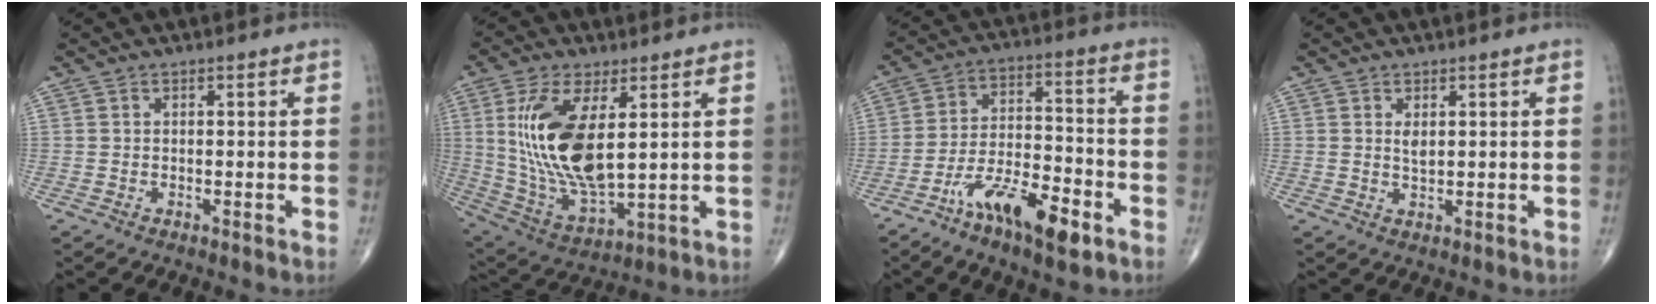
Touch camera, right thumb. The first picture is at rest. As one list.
[{"total": 17.8, "force": [3.7, 7.6, 15.7], "torque": [-0.313, -0.025, 0.084]}, {"total": 13.9, "force": [-7.7, 4.7, 10.5], "torque": [-0.177, 0.046, -0.133]}, {"total": 1.7, "force": [0.6, 0.7, 1.4], "torque": [-0.019, -0.008, 0.013]}]